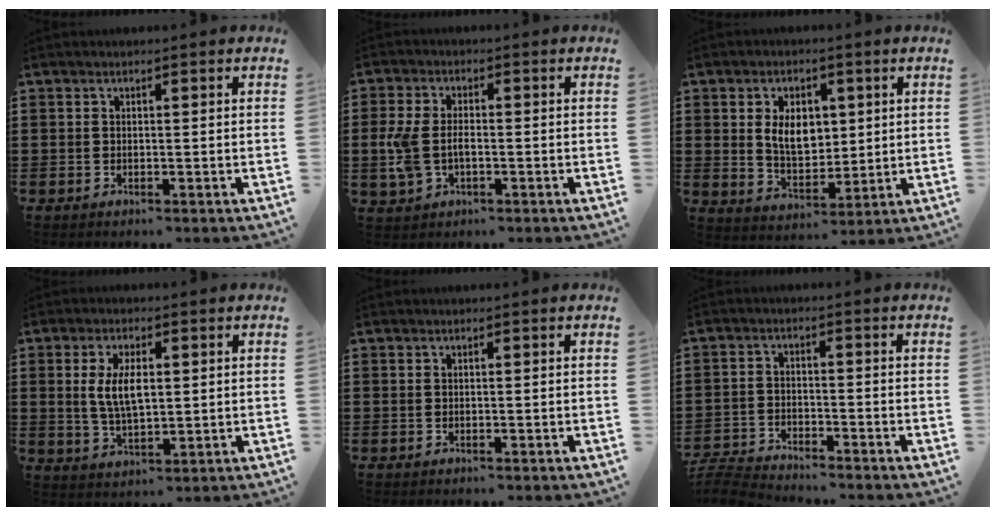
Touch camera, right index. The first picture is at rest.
{"total": 5.0, "force": [-0.7, 3.0, 3.9], "torque": [-0.103, -0.003, -0.020]}
{"total": 7.0, "force": [1.5, 4.6, 5.0], "torque": [-0.095, 0.010, 0.021]}
{"total": 6.1, "force": [0.7, 2.9, 5.3], "torque": [-0.106, 0.004, 0.007]}
{"total": 0.0}
{"total": 4.7, "force": [-4.7, 0.6, 0.4], "torque": [-0.029, 0.000, -0.102]}